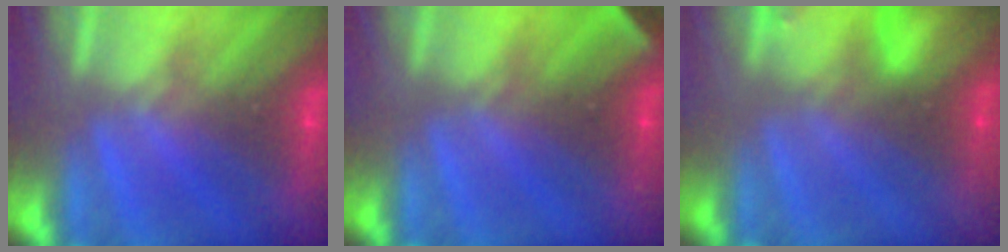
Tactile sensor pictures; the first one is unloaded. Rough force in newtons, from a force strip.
{"total": 2.0}
{"total": 7.6}